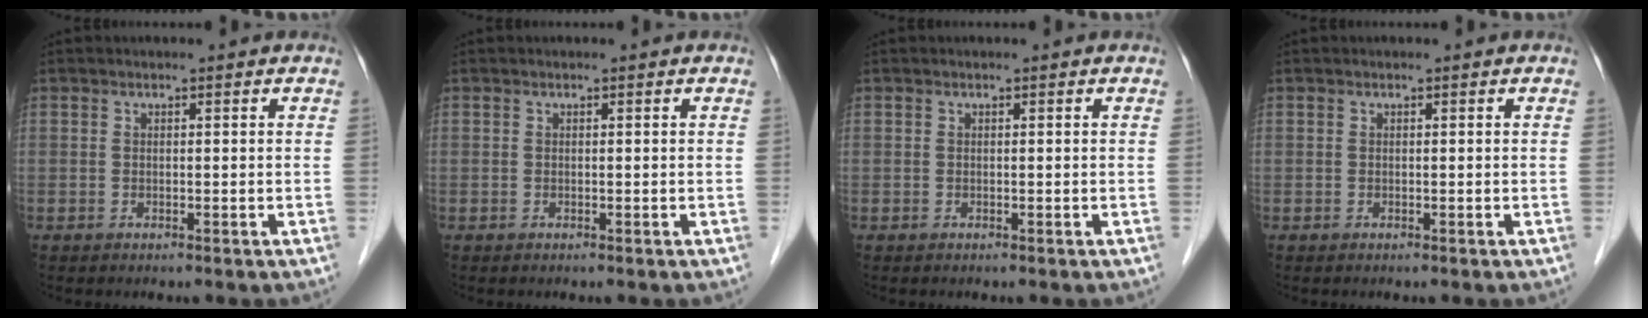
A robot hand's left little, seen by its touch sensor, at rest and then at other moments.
{"total": 0.0}
{"total": 0.0}
{"total": 0.0}